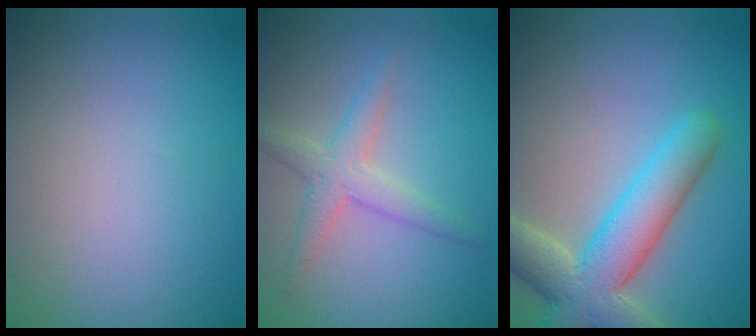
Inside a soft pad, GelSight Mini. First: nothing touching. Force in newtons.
{"total": 2.6, "press": 2.6, "slide": 0.1}
{"total": 7.1, "press": 7.1, "slide": 0.5}